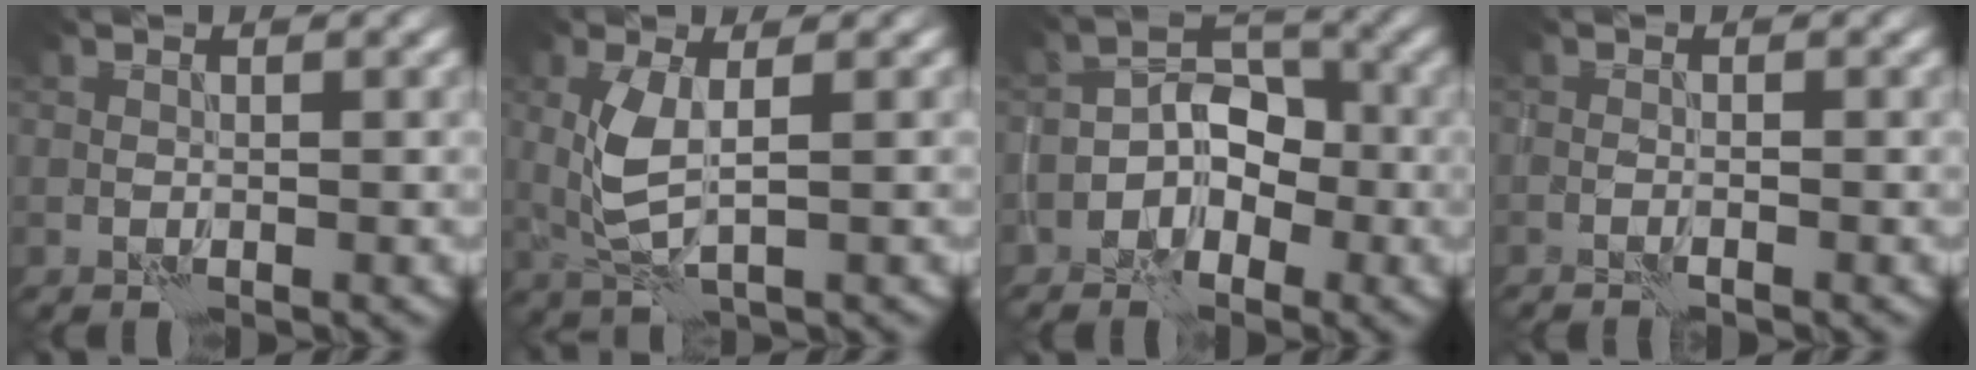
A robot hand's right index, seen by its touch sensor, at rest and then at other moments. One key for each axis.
{"total": 2.9, "fx": 1.1, "fy": 0.4, "fz": 2.7, "tx": -0.071, "ty": -0.006, "tz": 0.026}
{"total": 3.6, "fx": -1.6, "fy": 2.4, "fz": 2.1, "tx": -0.006, "ty": 0.013, "tz": -0.039}
{"total": 0.8, "fx": -0.6, "fy": -0.5, "fz": 0.3, "tx": -0.011, "ty": 0.002, "tz": -0.013}